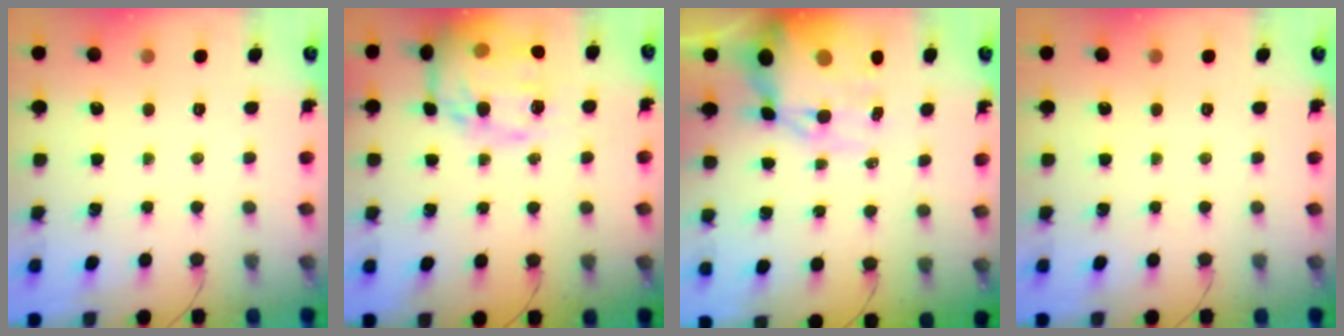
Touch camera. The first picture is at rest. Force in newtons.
{"total": 20.7, "press": 20.6, "slide": 2.2}
{"total": 15.6, "press": 15.1, "slide": 3.9}
{"total": 0.0}